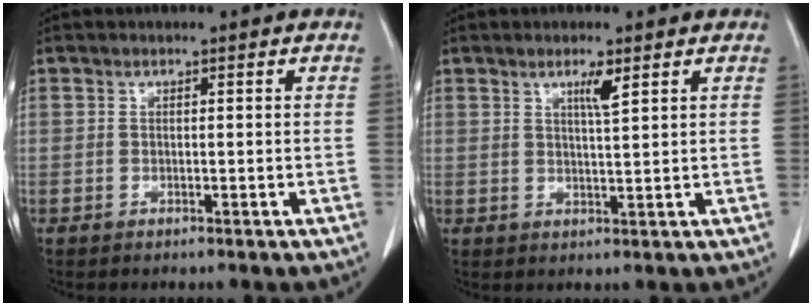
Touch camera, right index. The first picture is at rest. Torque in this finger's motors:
{"motor_torque": [0.03, 0.06, 0.10, 0.01]}